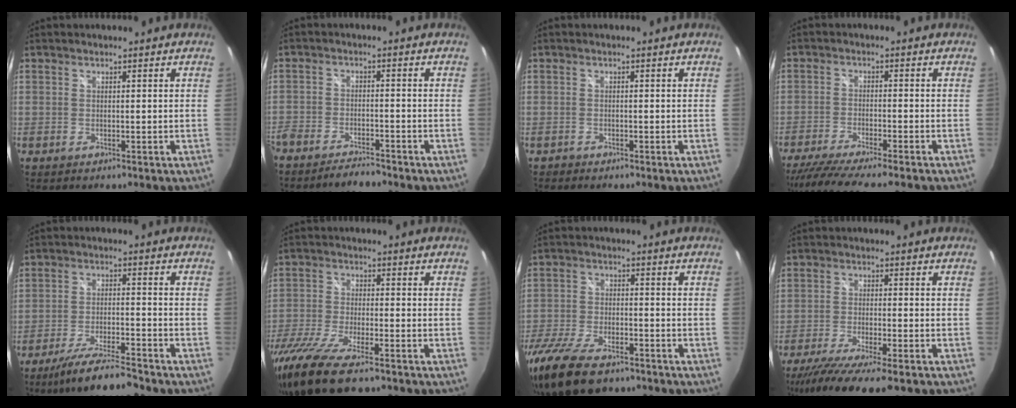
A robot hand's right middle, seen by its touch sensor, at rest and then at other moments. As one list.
[{"total": 7.4, "force": [-6.7, 1.9, 2.7], "torque": [-0.079, -0.013, -0.112]}, {"total": 1.0, "force": [-0.9, 0.4, 0.0], "torque": [-0.006, -0.001, -0.017]}, {"total": 12.3, "force": [-10.7, 0.4, 6.1], "torque": [-0.130, -0.034, -0.175]}, {"total": 10.6, "force": [-9.3, 0.6, 5.1], "torque": [-0.109, -0.016, -0.159]}, {"total": 15.0, "force": [-11.1, 3.4, 9.5], "torque": [-0.212, -0.053, -0.211]}, {"total": 17.1, "force": [-12.3, 7.1, 9.4], "torque": [-0.218, -0.041, -0.221]}, {"total": 13.5, "force": [-10.7, 1.8, 8.0], "torque": [-0.164, -0.049, -0.176]}]